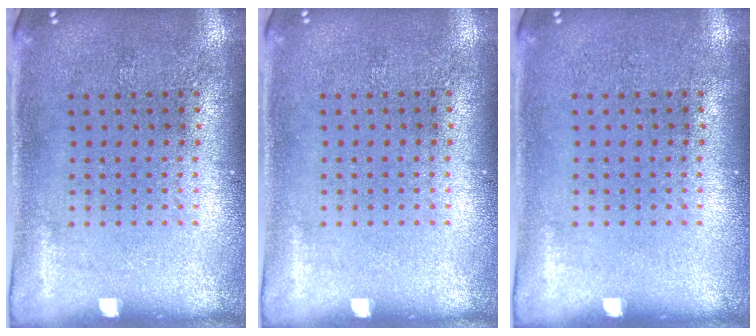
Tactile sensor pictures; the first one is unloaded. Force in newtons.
{"total": 0.0}
{"total": 0.0}